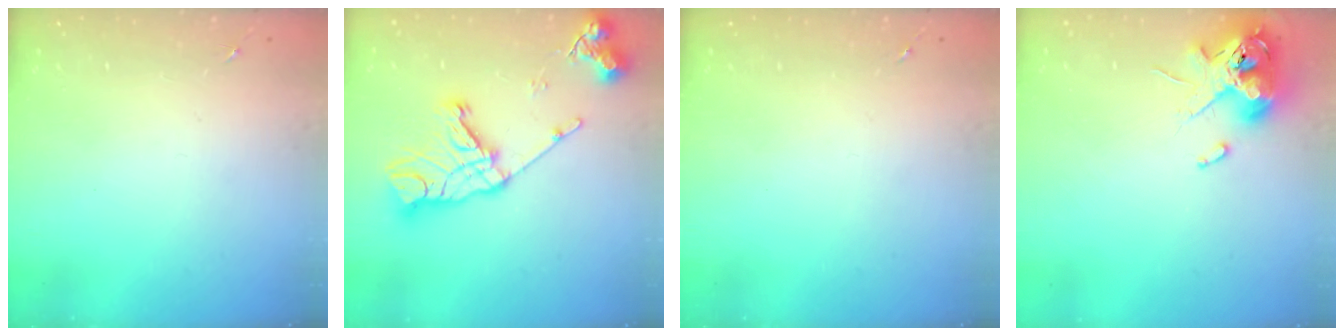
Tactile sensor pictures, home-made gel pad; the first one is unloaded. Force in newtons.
{"total": 18.6, "press": 18.5, "slide": 1.4}
{"total": 0.0}
{"total": 12.6, "press": 12.5, "slide": 2.0}